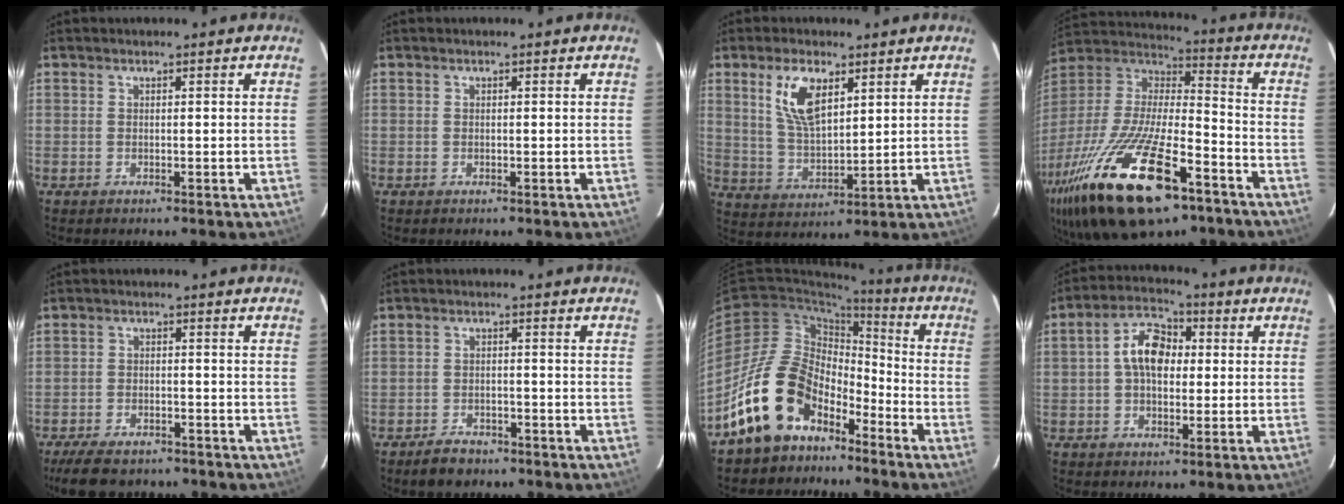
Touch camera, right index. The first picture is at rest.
{"total": 0.0}
{"total": 9.5, "force": [4.5, 4.4, 7.2], "torque": [-0.137, 0.004, 0.096]}
{"total": 31.6, "force": [-18.4, 10.9, 23.2], "torque": [-0.460, -0.061, -0.313]}
{"total": 9.2, "force": [-7.6, 3.4, 3.9], "torque": [-0.099, -0.012, -0.125]}
{"total": 4.4, "force": [-3.6, 2.2, 1.4], "torque": [-0.037, 0.007, -0.054]}
{"total": 15.3, "force": [-10.2, 9.1, 7.0], "torque": [-0.136, 0.022, -0.172]}
{"total": 8.6, "force": [0.7, 5.5, 6.5], "torque": [-0.121, 0.027, 0.009]}